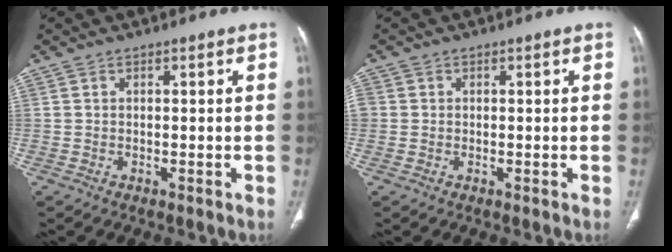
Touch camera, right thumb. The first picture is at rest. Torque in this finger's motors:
{"motor_torque": [-0.39, 0.85, 0.52, -0.37, 0.07]}